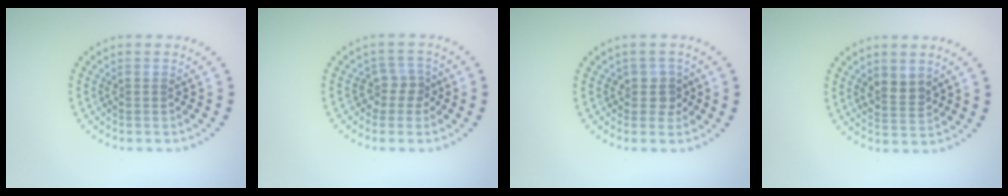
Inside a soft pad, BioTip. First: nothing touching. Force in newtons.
{"total": 2.2, "press": 1.7, "slide": 1.4}
{"total": 1.9, "press": 1.6, "slide": 0.9}
{"total": 2.4, "press": 2.3, "slide": 0.9}